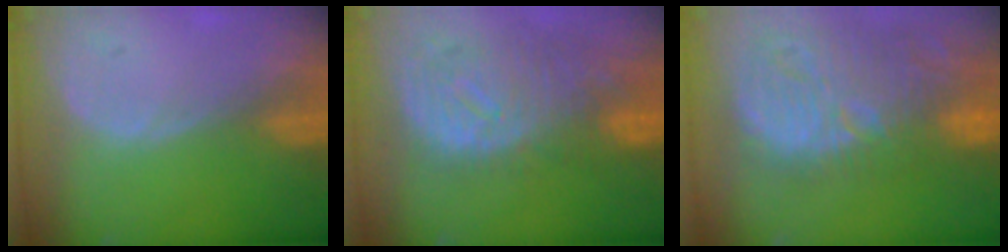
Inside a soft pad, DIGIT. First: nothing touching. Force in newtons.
{"total": 11.9, "press": 10.2, "slide": 6.2}
{"total": 15.0, "press": 13.1, "slide": 7.2}